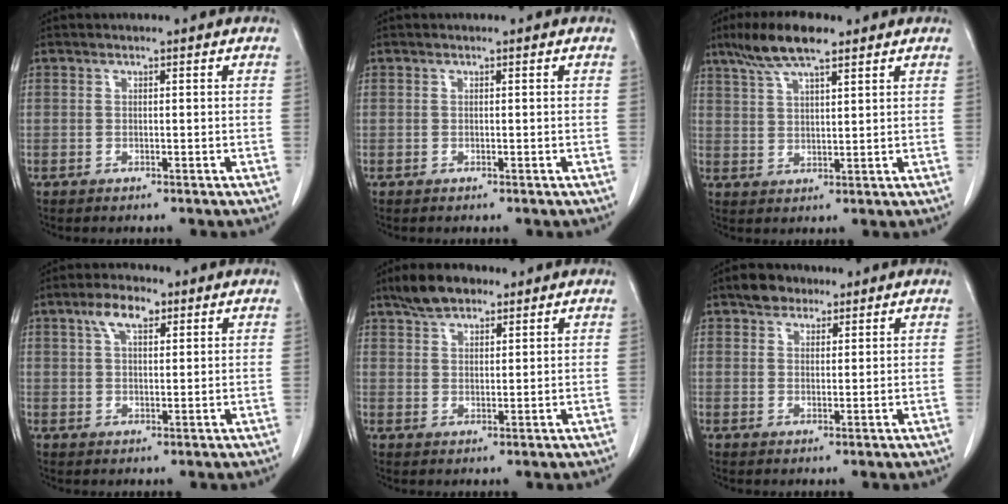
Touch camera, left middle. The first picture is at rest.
{"total": 0.0}
{"total": 8.4, "force": [6.1, 1.6, 5.6], "torque": [-0.114, 0.015, 0.111]}
{"total": 5.0, "force": [2.7, 2.1, 3.7], "torque": [-0.077, 0.014, 0.051]}
{"total": 5.7, "force": [4.4, 2.3, 2.8], "torque": [-0.059, 0.012, 0.082]}
{"total": 3.8, "force": [2.7, 2.3, 1.2], "torque": [-0.024, 0.010, 0.048]}